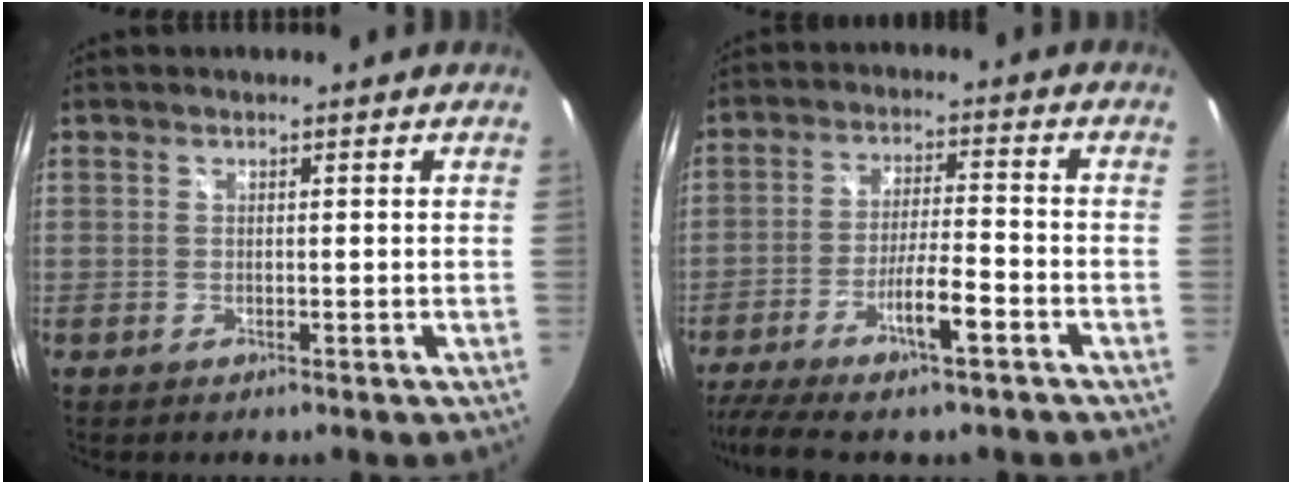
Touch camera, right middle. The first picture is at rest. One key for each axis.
{"total": 11.3, "fx": -7.8, "fy": 0.9, "fz": 8.1, "tx": -0.172, "ty": -0.014, "tz": -0.138}